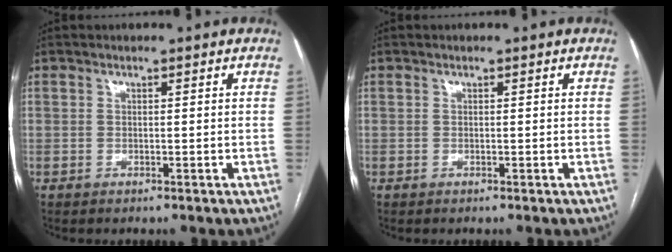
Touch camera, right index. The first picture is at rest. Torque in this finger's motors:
{"motor_torque": [0.00, 0.00, 0.00, 0.00]}